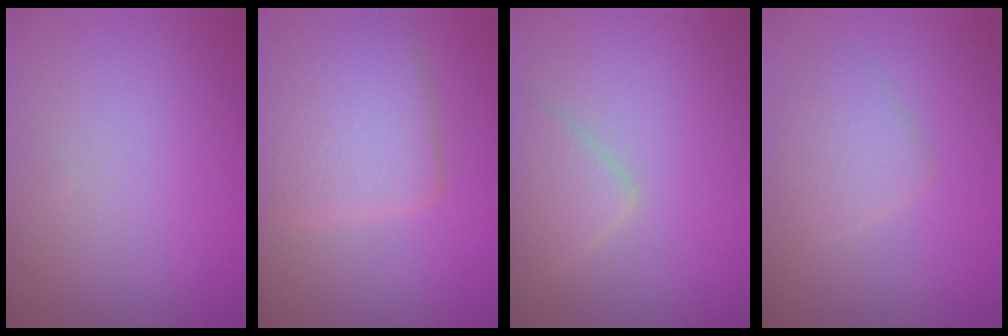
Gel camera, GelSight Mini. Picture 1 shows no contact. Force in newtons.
{"total": 6.3, "press": 6.3, "slide": 0.2}
{"total": 2.7, "press": 2.7, "slide": 0.1}
{"total": 2.5, "press": 2.5, "slide": 0.1}